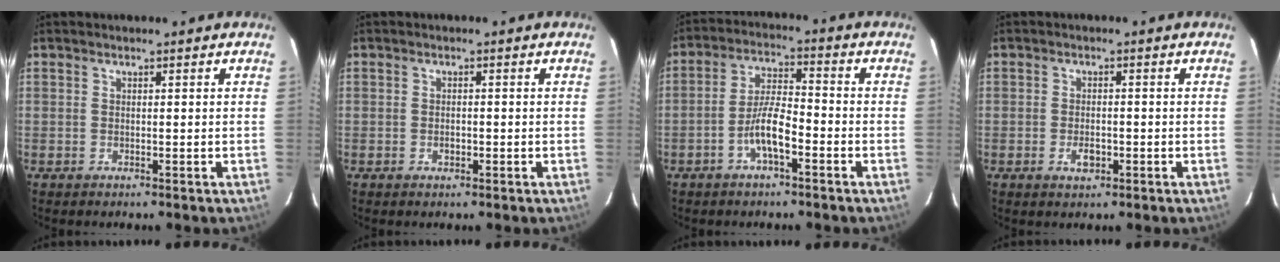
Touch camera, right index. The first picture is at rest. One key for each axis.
{"total": 1.4, "fx": -0.6, "fy": 1.1, "fz": 0.8, "tx": -0.014, "ty": 0.002, "tz": -0.009}
{"total": 6.9, "fx": -3.5, "fy": 1.7, "fz": 5.7, "tx": -0.118, "ty": 0.010, "tz": -0.062}
{"total": 3.1, "fx": -1.2, "fy": 1.8, "fz": 2.1, "tx": -0.039, "ty": -0.002, "tz": -0.019}